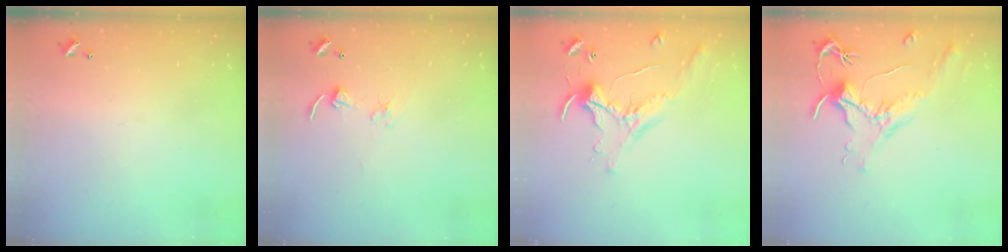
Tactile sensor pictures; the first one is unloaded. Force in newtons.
{"total": 2.7, "press": 2.7, "slide": 0.2}
{"total": 0.7, "press": 0.5, "slide": 0.4}
{"total": 1.6, "press": 1.5, "slide": 0.7}